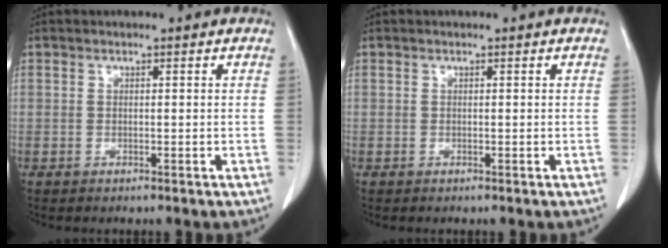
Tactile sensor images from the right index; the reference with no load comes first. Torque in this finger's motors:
{"motor_torque": [0.00, 0.00, 0.00, 0.00]}